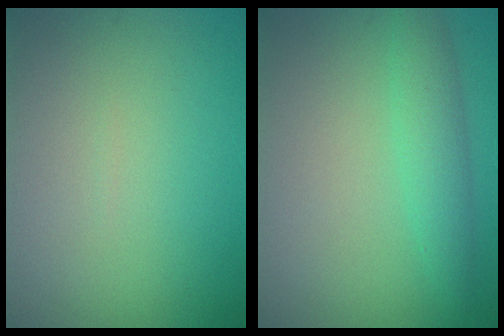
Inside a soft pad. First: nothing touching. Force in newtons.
{"total": 2.6, "press": 2.6, "slide": 0.0}